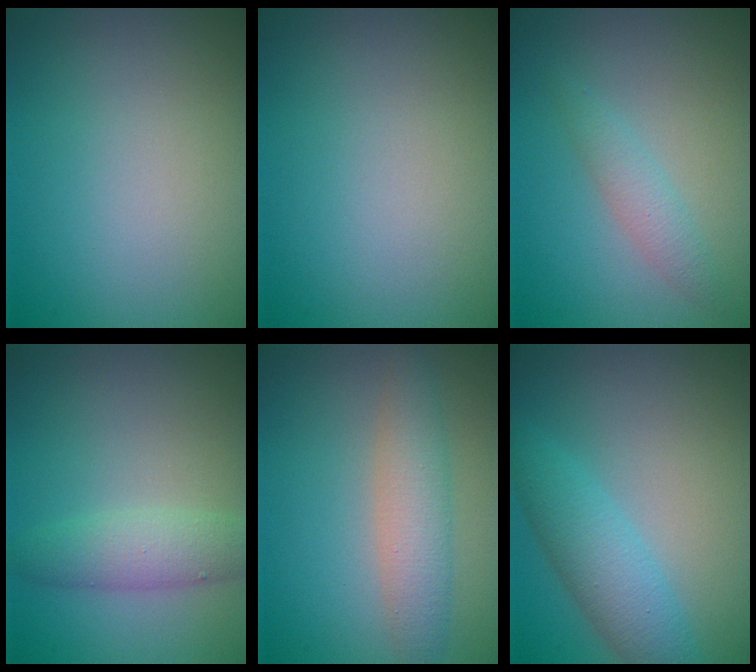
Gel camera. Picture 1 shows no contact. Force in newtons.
{"total": 0.0}
{"total": 1.8, "press": 1.8, "slide": 0.1}
{"total": 2.9, "press": 2.9, "slide": 0.0}
{"total": 3.4, "press": 3.4, "slide": 0.1}
{"total": 4.0, "press": 4.0, "slide": 0.2}